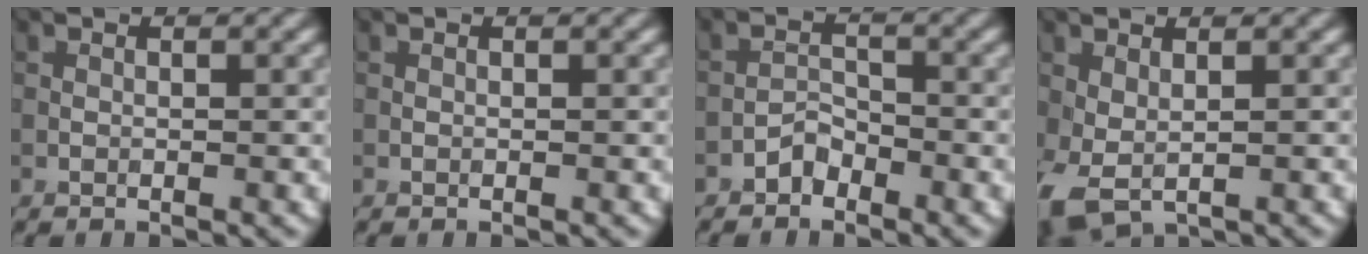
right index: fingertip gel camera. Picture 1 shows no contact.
{"total": 0.0}
{"total": 1.6, "force": [-1.3, 0.8, 0.5], "torque": [-0.003, 0.010, -0.026]}
{"total": 3.3, "force": [-0.5, 2.0, 2.6], "torque": [-0.068, -0.006, -0.007]}